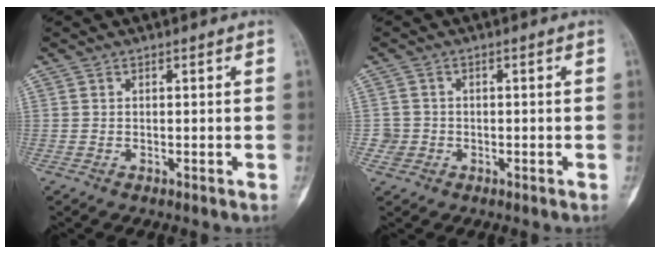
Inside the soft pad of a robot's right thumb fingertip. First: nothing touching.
{"total": 2.3, "force": [-0.5, 2.2, -0.1], "torque": [0.015, 0.008, -0.014]}